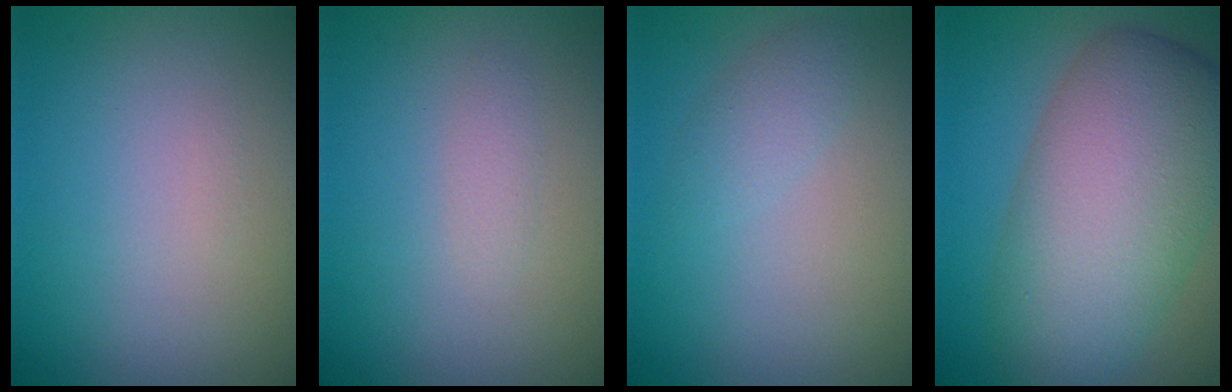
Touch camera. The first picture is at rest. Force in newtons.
{"total": 0.8, "press": 0.8, "slide": 0.0}
{"total": 1.6, "press": 1.6, "slide": 0.0}
{"total": 10.2, "press": 10.1, "slide": 0.5}